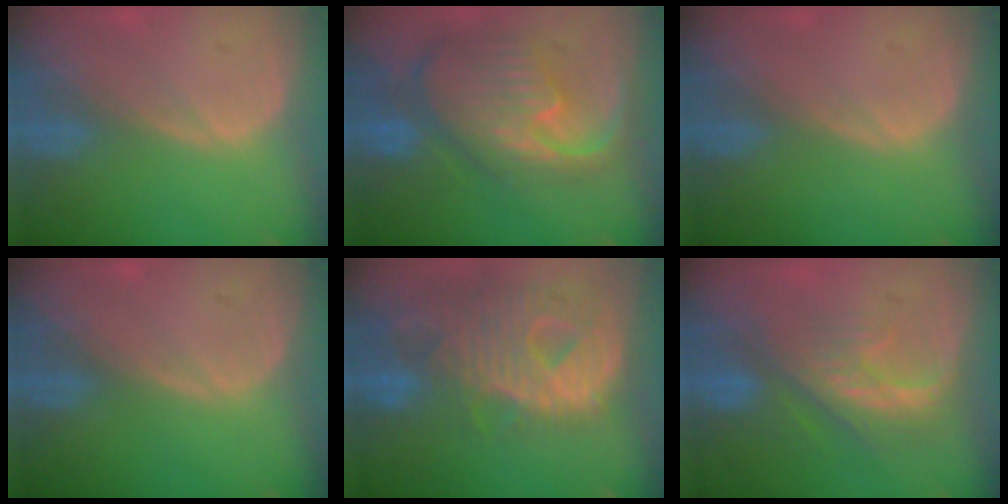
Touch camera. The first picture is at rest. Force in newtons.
{"total": 12.0, "press": 10.4, "slide": 6.0}
{"total": 0.0}
{"total": 0.0}
{"total": 12.8, "press": 11.0, "slide": 6.7}
{"total": 8.1, "press": 7.3, "slide": 3.4}